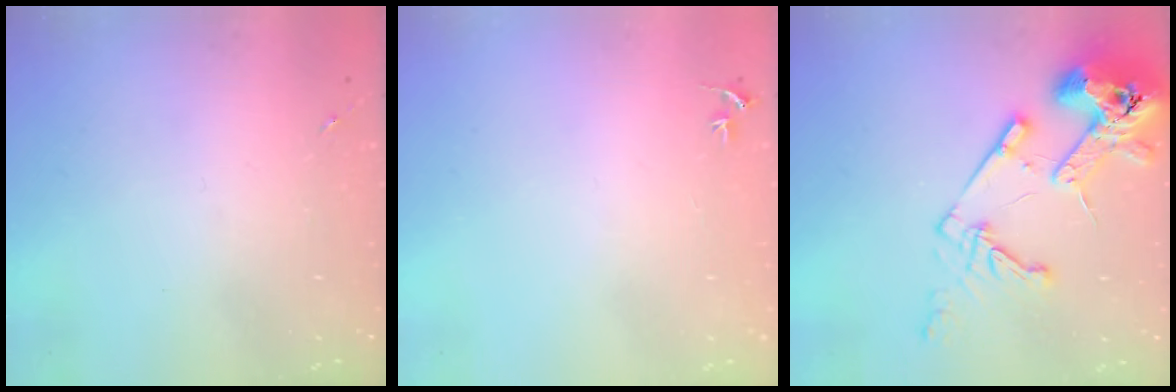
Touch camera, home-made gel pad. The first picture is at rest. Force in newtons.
{"total": 3.1, "press": 3.1, "slide": 0.4}
{"total": 16.7, "press": 16.5, "slide": 2.2}